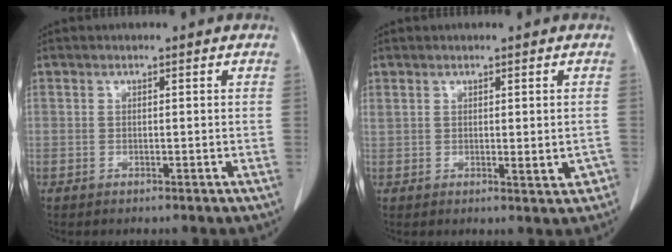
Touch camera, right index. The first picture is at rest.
{"total": 3.6, "force": [0.0, 1.5, 3.2], "torque": [-0.047, 0.006, 0.015]}